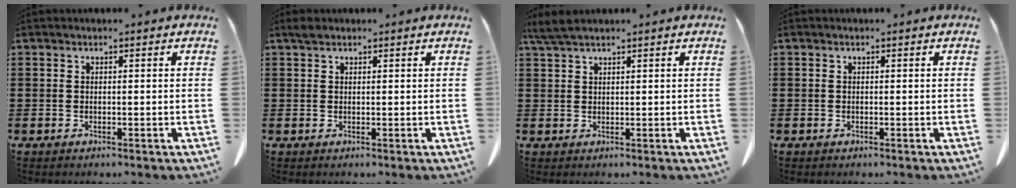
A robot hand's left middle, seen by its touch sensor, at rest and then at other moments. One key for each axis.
{"total": 1.0, "fx": 0.8, "fy": 0.5, "fz": 0.5, "tx": -0.013, "ty": 0.002, "tz": 0.015}
{"total": 2.9, "fx": 2.2, "fy": 0.3, "fz": 1.9, "tx": -0.043, "ty": 0.001, "tz": 0.042}
{"total": 0.0}